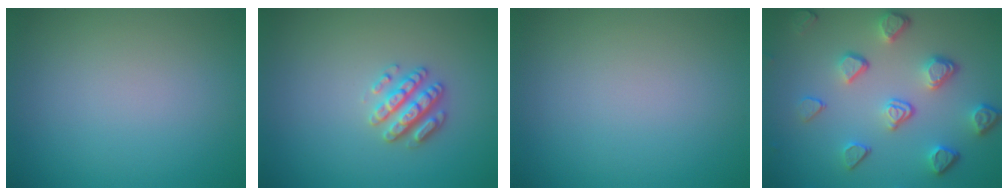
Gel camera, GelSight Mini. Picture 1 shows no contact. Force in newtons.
{"total": 2.8, "press": 2.7, "slide": 0.6}
{"total": 0.0}
{"total": 5.3, "press": 3.8, "slide": 3.7}